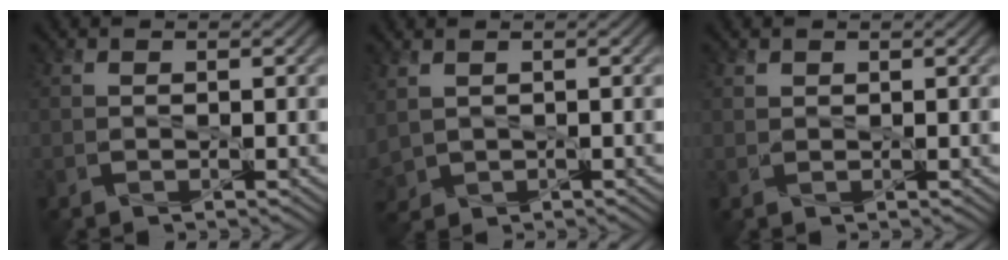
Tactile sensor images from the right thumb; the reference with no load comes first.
{"total": 2.9, "force": [0.6, 2.2, 1.9], "torque": [-0.065, -0.006, 0.013]}
{"total": 0.8, "force": [0.7, 0.4, 0.1], "torque": [-0.003, -0.003, 0.017]}